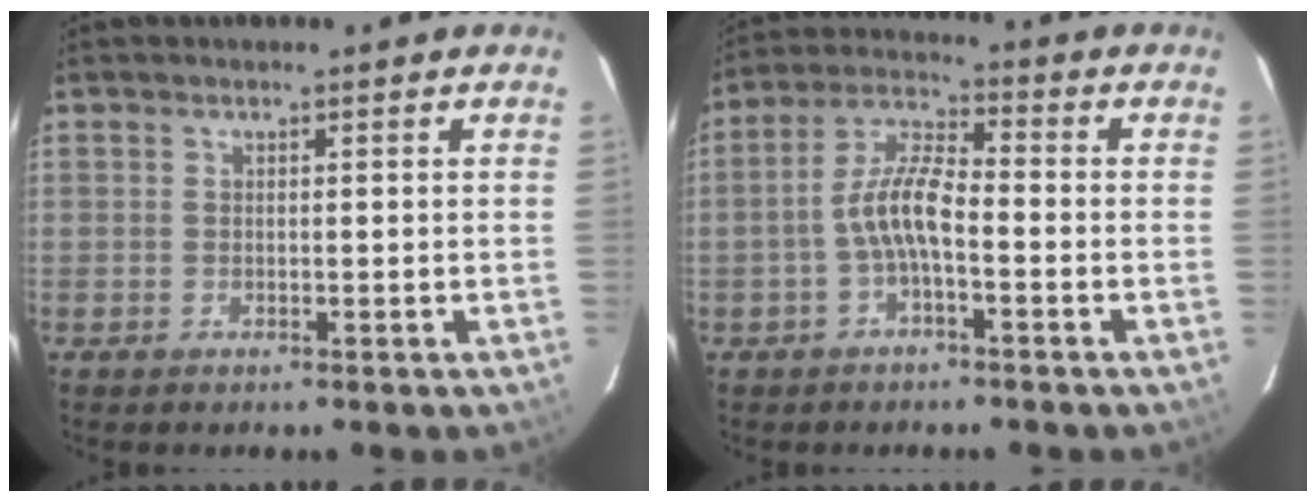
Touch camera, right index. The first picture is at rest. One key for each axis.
{"total": 7.1, "fx": -2.4, "fy": 2.0, "fz": 6.4, "tx": -0.139, "ty": 0.016, "tz": -0.046}